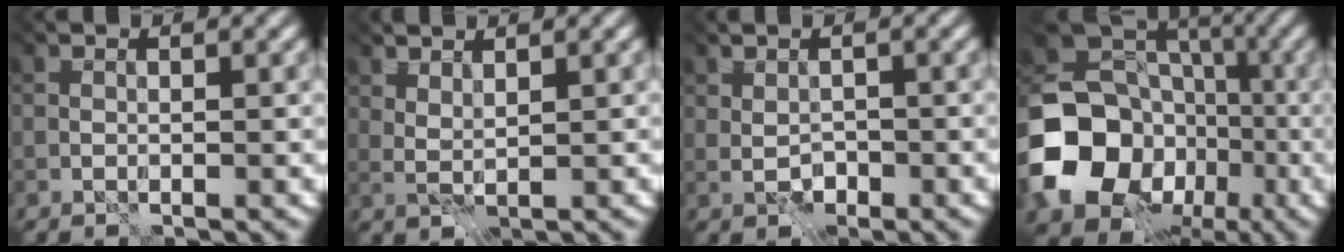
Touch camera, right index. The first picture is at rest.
{"total": 1.4, "force": [1.4, -0.2, 0.3], "torque": [-0.014, -0.002, 0.029]}
{"total": 0.5, "force": [-0.1, 0.4, 0.3], "torque": [-0.004, -0.001, -0.001]}
{"total": 15.5, "force": [-4.2, 13.1, 7.1], "torque": [-0.169, -0.005, -0.088]}